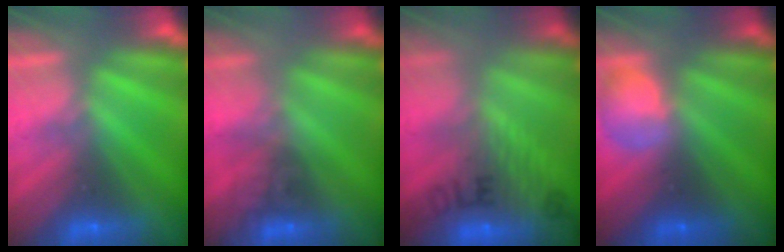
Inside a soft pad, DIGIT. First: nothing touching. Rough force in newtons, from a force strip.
{"total": 1.5}
{"total": 8.8}
{"total": 2.4}